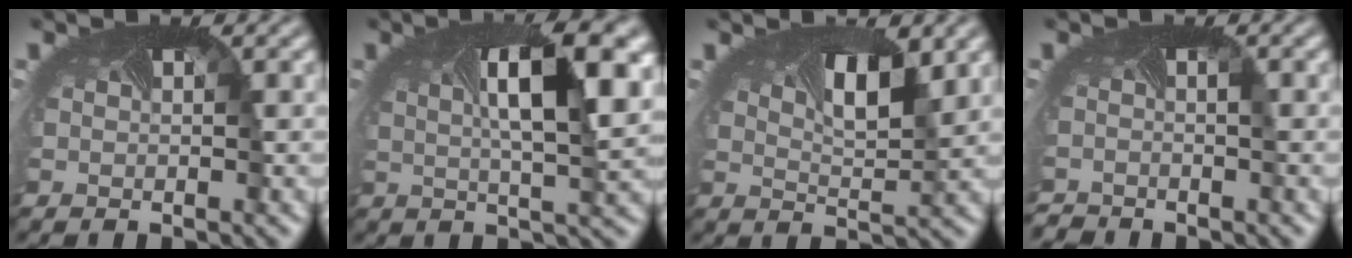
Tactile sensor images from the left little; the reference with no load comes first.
{"total": 9.0, "force": [2.3, 2.6, 8.4], "torque": [-0.127, 0.003, 0.037]}
{"total": 4.6, "force": [2.1, 1.6, 3.7], "torque": [-0.055, 0.004, 0.027]}
{"total": 2.1, "force": [-2.0, 0.3, 0.2], "torque": [-0.003, -0.014, -0.039]}